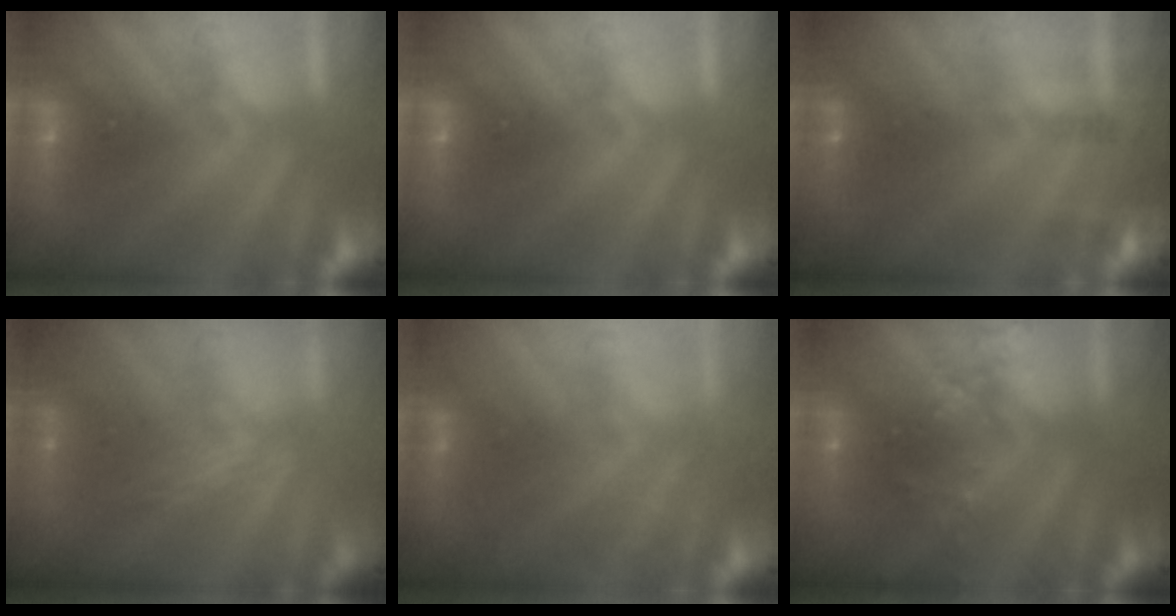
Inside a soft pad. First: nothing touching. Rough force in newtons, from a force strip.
{"total": 0.0}
{"total": 9.2}
{"total": 2.4}
{"total": 7.3}
{"total": 2.4}